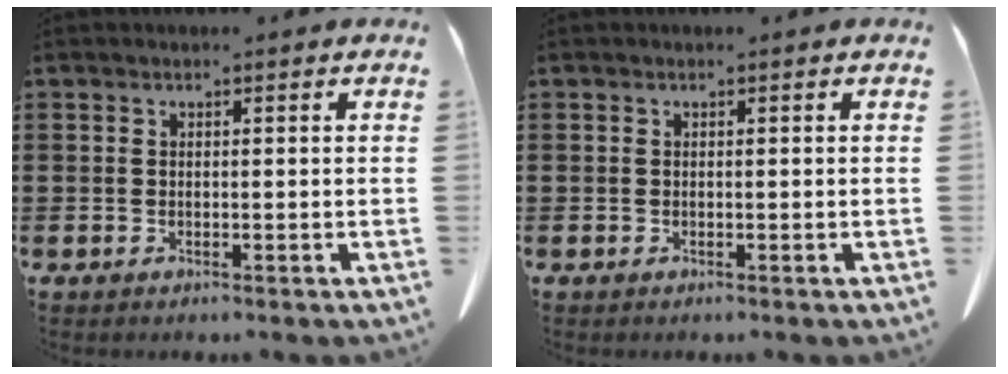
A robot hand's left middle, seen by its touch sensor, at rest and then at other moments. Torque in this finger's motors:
{"motor_torque": [-0.05, 0.05, -0.03, -0.01]}